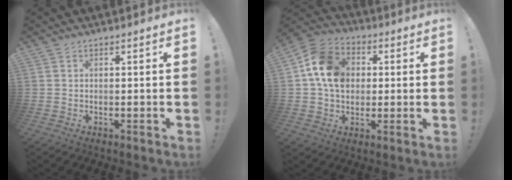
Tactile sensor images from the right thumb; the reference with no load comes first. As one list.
[{"total": 15.2, "force": [2.8, 12.0, 8.8], "torque": [-0.144, 0.002, 0.061]}]